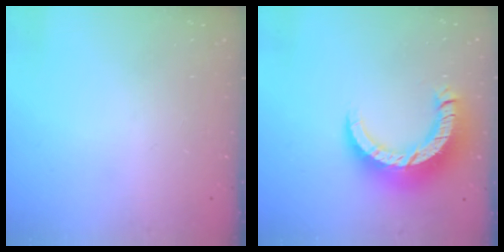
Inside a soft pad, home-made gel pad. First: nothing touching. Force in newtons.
{"total": 12.9, "press": 12.9, "slide": 1.3}